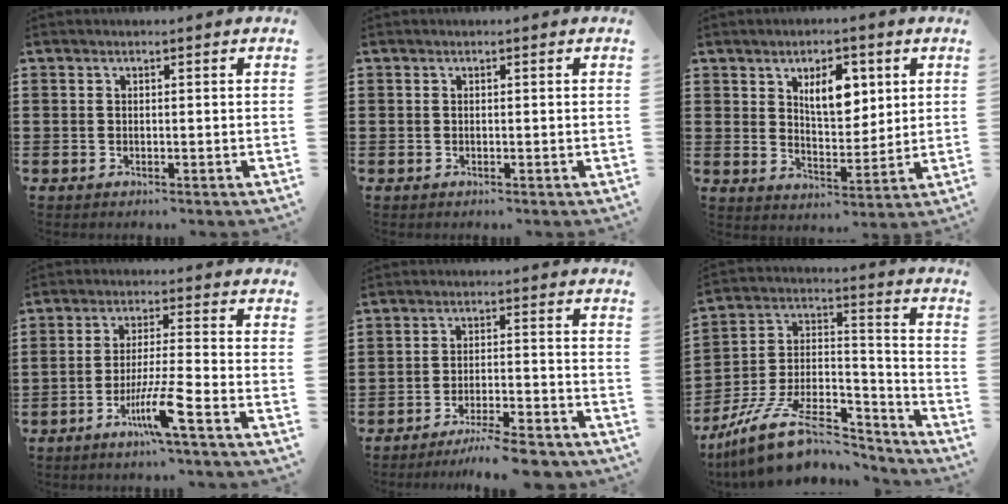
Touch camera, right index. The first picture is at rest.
{"total": 0.0}
{"total": 6.9, "force": [2.9, 3.7, 5.1], "torque": [-0.079, 0.000, 0.045]}
{"total": 7.4, "force": [-4.1, 0.0, 6.2], "torque": [-0.128, -0.012, -0.079]}
{"total": 6.0, "force": [-5.4, 0.0, 2.6], "torque": [-0.049, -0.008, -0.104]}
{"total": 13.1, "force": [-10.0, 5.1, 6.9], "torque": [-0.127, 0.034, -0.180]}